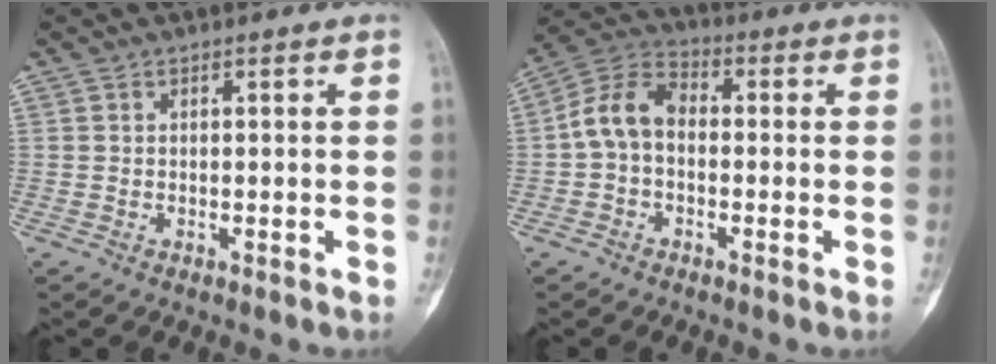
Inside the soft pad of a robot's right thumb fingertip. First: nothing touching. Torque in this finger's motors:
{"motor_torque": [0.06, 0.06, 0.30, -0.28, 0.22]}